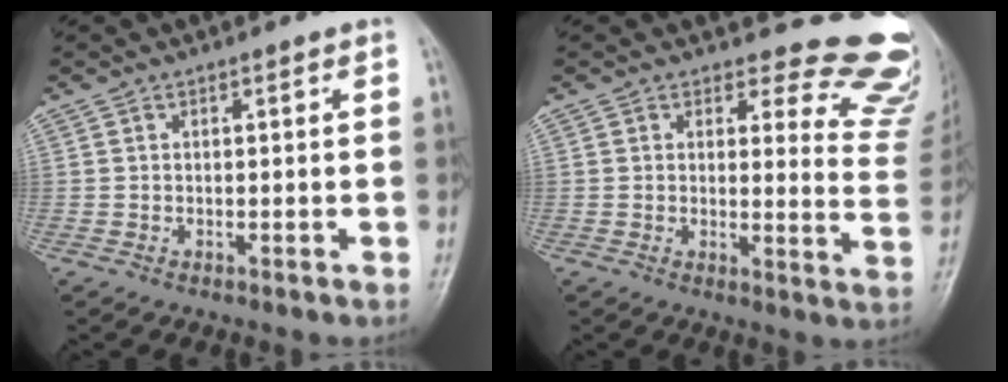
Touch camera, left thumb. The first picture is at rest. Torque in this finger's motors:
{"motor_torque": [-0.01, -0.06, 0.20, 0.13, 0.09]}